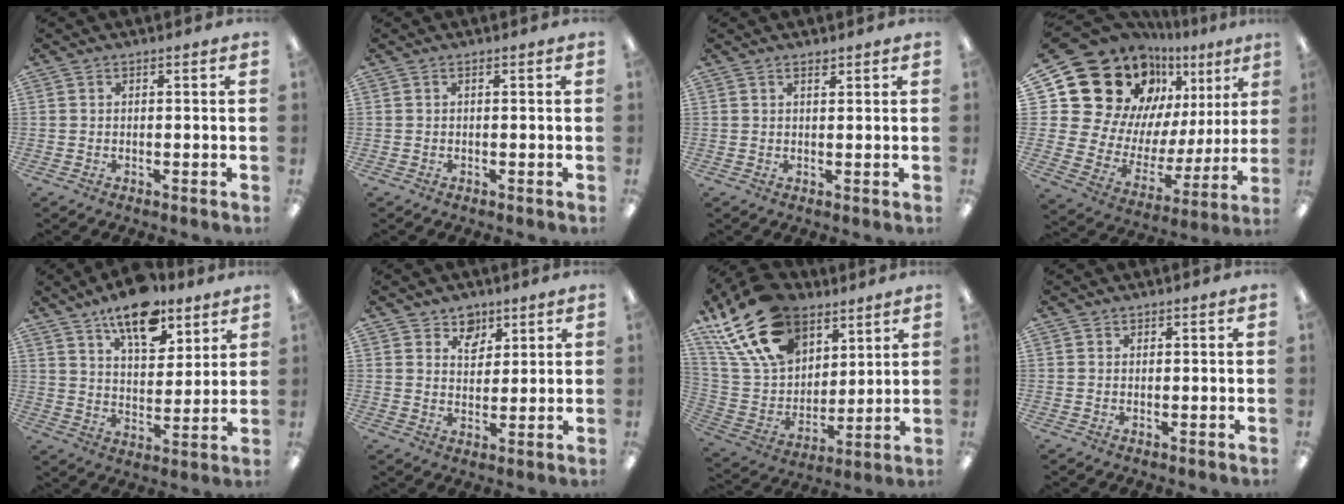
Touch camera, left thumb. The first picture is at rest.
{"total": 0.0}
{"total": 1.3, "force": [1.1, 0.5, 0.4], "torque": [0.000, -0.004, 0.020]}
{"total": 23.3, "force": [15.0, 15.3, 9.0], "torque": [-0.167, -0.113, 0.302]}
{"total": 14.1, "force": [10.3, 6.3, 7.2], "torque": [-0.105, -0.057, 0.180]}
{"total": 6.2, "force": [4.5, 4.2, 0.7], "torque": [-0.004, -0.029, 0.080]}
{"total": 23.6, "force": [14.8, 14.3, 11.6], "torque": [-0.247, -0.070, 0.274]}
{"total": 0.9, "force": [0.6, 0.6, -0.1], "torque": [0.002, 0.002, 0.012]}